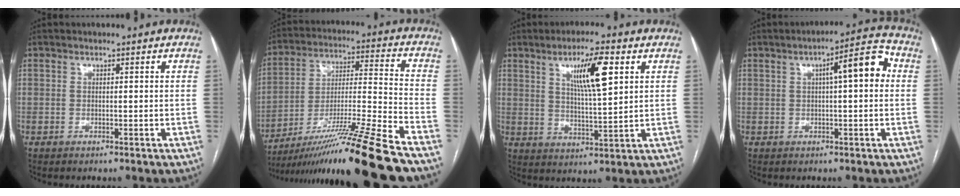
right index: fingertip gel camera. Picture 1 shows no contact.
{"total": 22.2, "force": [-17.8, -2.7, 13.0], "torque": [-0.206, -0.025, -0.308]}
{"total": 9.3, "force": [3.9, 1.1, 8.4], "torque": [-0.147, 0.002, 0.066]}
{"total": 8.2, "force": [1.5, 1.5, 7.9], "torque": [-0.112, 0.030, 0.016]}